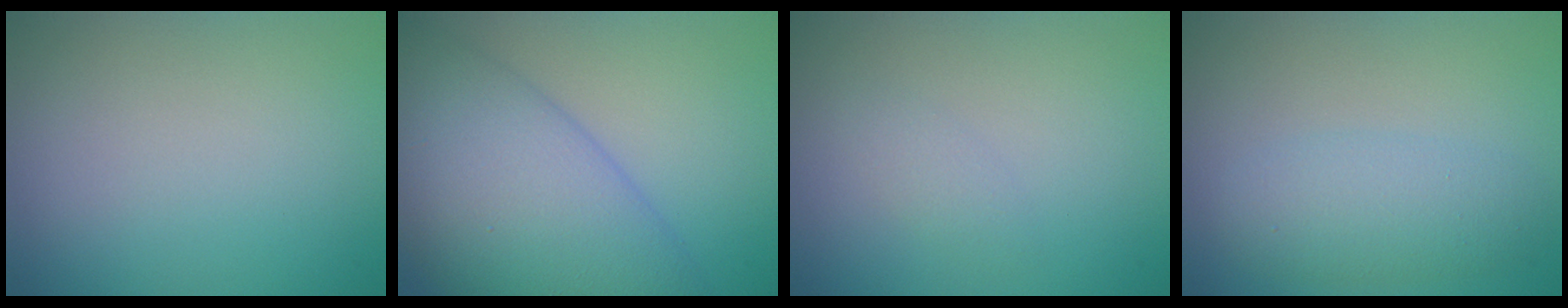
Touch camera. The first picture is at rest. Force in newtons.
{"total": 11.5, "press": 11.5, "slide": 0.3}
{"total": 1.0, "press": 1.0, "slide": 0.0}
{"total": 3.2, "press": 3.2, "slide": 0.1}